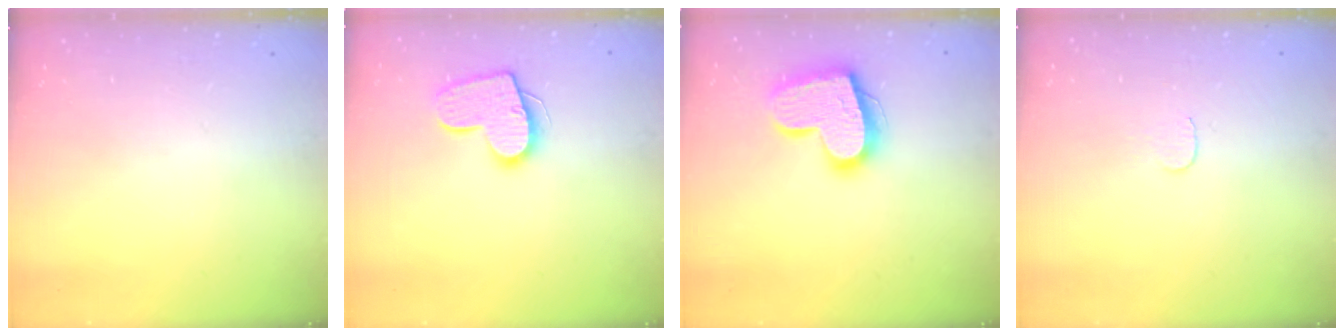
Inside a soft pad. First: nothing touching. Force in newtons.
{"total": 13.9, "press": 13.8, "slide": 1.1}
{"total": 17.6, "press": 17.6, "slide": 1.4}
{"total": 3.0, "press": 3.0, "slide": 0.3}